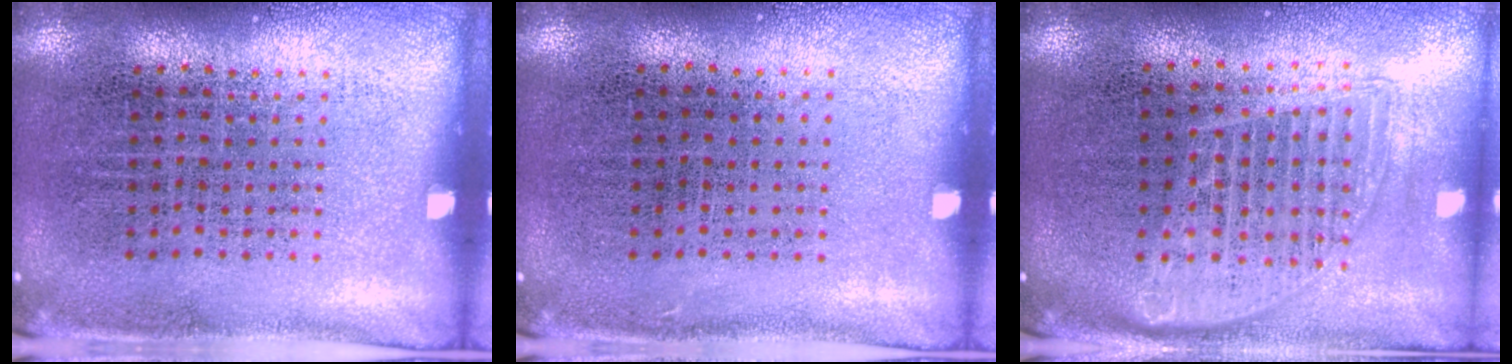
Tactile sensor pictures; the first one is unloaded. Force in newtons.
{"total": 0.0}
{"total": 1.6, "press": 1.4, "slide": 0.7}